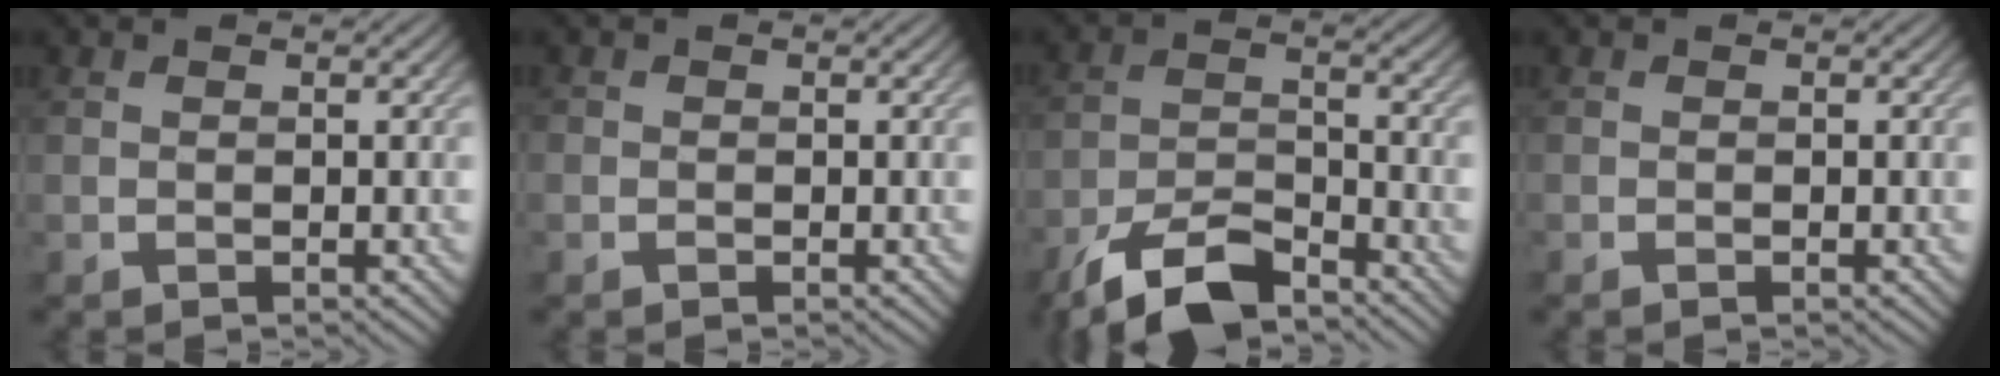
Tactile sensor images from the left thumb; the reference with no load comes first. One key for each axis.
{"total": 0.7, "fx": -0.3, "fy": 0.6, "fz": 0.1, "tx": 0.001, "ty": -0.004, "tz": -0.008}
{"total": 9.1, "fx": -6.9, "fy": 3.2, "fz": 5.1, "tx": -0.093, "ty": -0.002, "tz": -0.140}
{"total": 0.0}